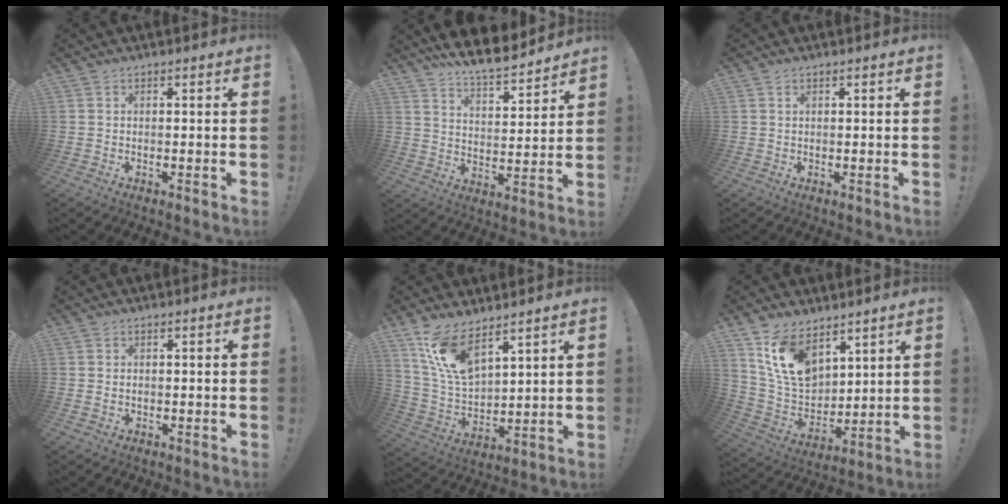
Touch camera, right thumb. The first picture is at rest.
{"total": 10.6, "force": [9.6, 2.1, 4.0], "torque": [-0.074, -0.078, 0.170]}
{"total": 0.6, "force": [0.4, 0.3, 0.3], "torque": [-0.007, 0.000, 0.008]}
{"total": 0.9, "force": [-0.2, 0.6, 0.6], "torque": [-0.005, -0.001, -0.004]}
{"total": 13.5, "force": [9.4, 5.6, 7.8], "torque": [-0.168, -0.054, 0.180]}
{"total": 14.7, "force": [8.8, 9.2, 7.4], "torque": [-0.141, -0.043, 0.175]}